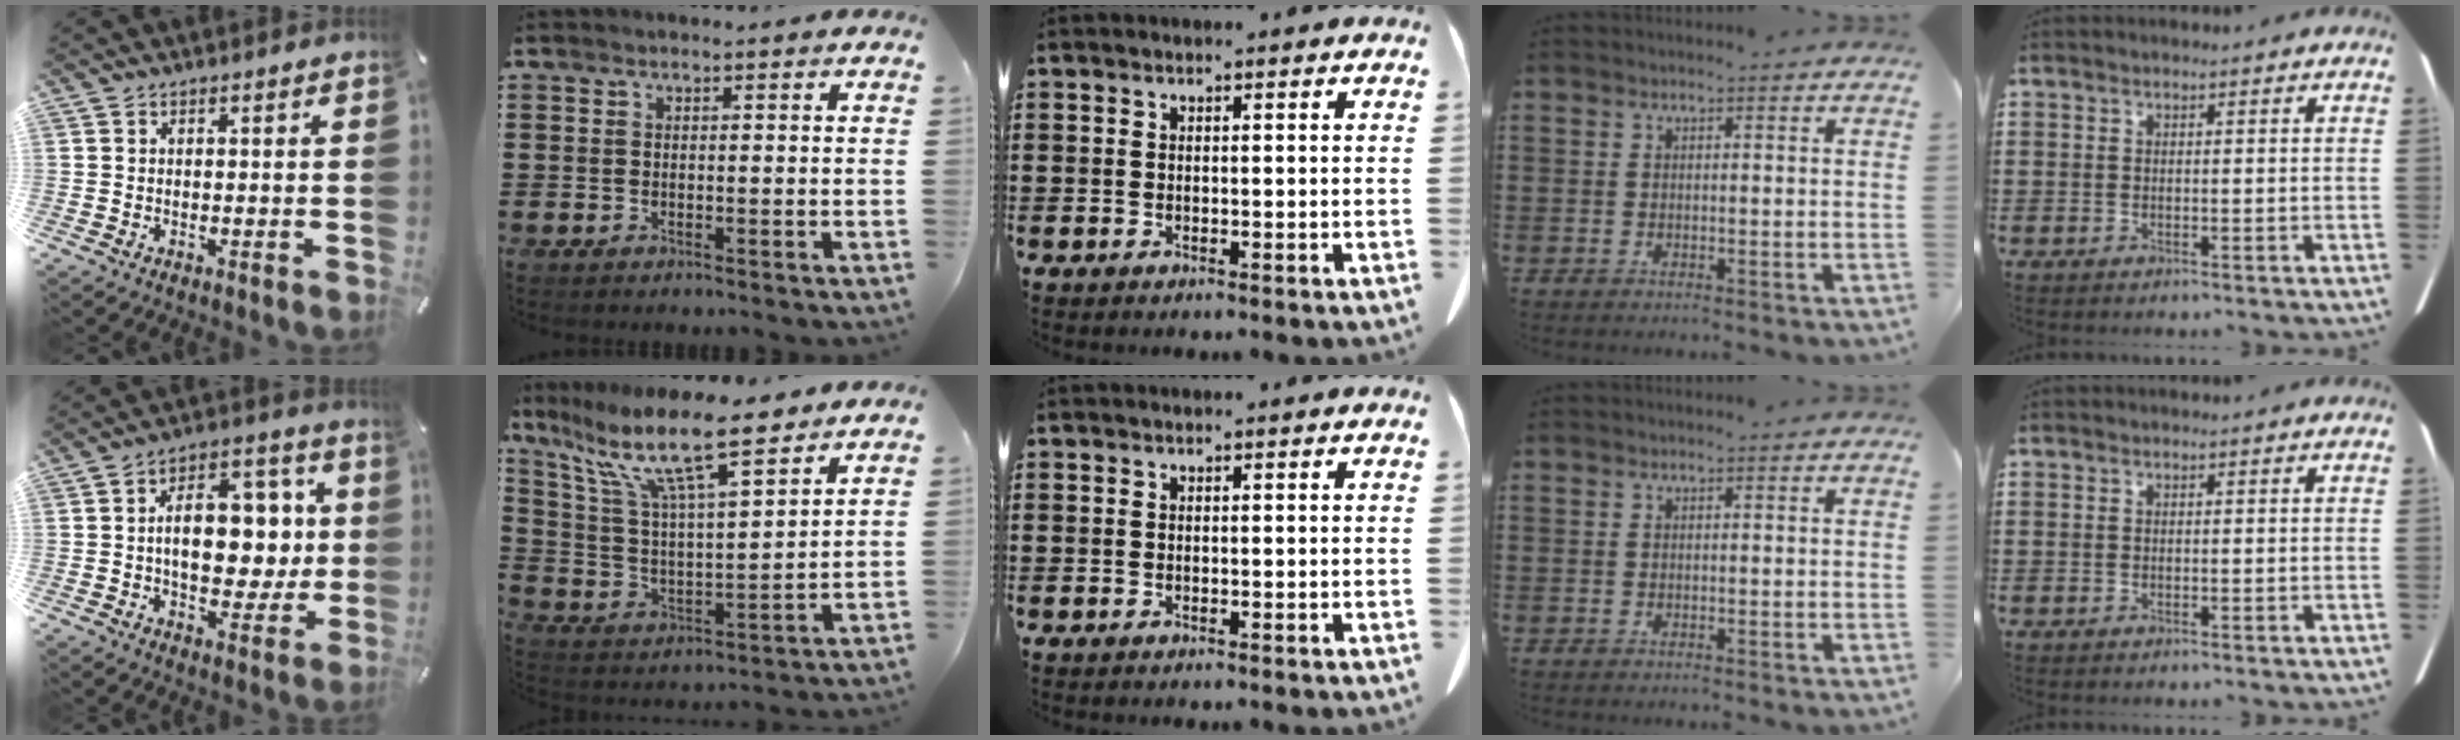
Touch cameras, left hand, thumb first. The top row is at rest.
{"thumb": {"total": 15.1, "force": [0.8, 9.9, 11.4], "torque": [-0.156, 0.008, 0.018]}, "index": {"total": 13.1, "force": [9.6, 2.3, 8.5], "torque": [-0.194, -0.038, 0.166]}}